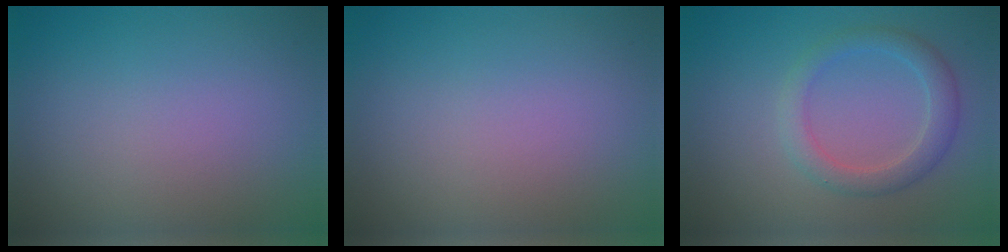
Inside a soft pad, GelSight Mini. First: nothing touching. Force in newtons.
{"total": 0.0}
{"total": 2.9, "press": 2.9, "slide": 0.2}